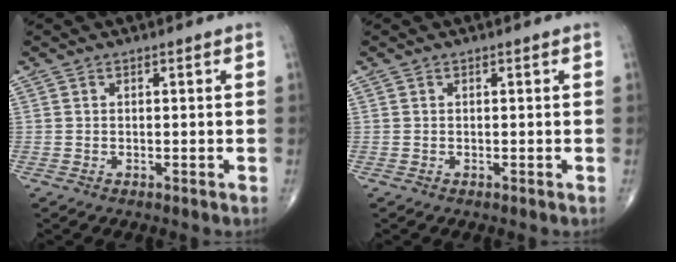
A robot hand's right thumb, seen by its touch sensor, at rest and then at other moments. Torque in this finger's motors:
{"motor_torque": [0.10, 0.10, -0.01, -0.01, 0.00]}